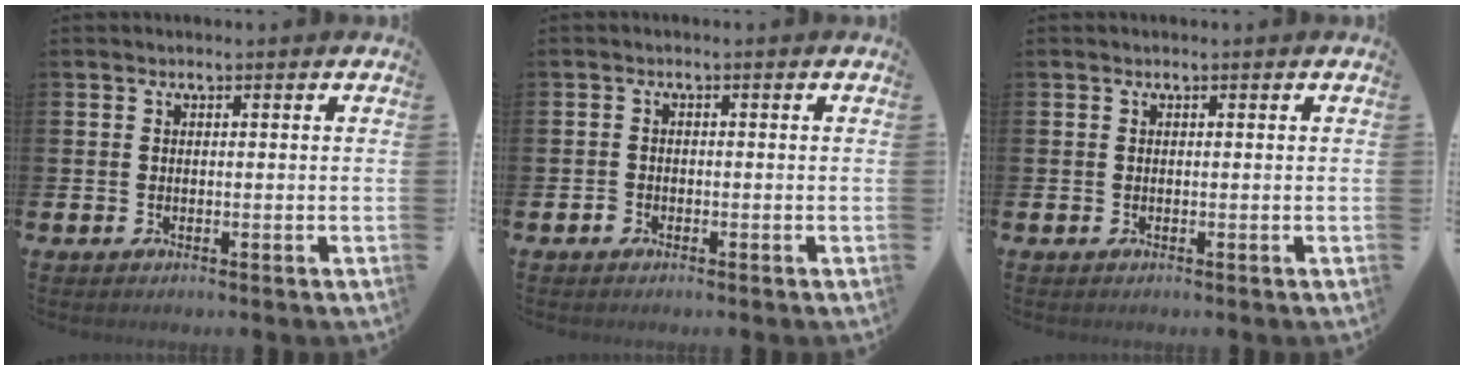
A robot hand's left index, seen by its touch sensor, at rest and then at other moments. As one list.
[{"total": 1.1, "force": [-0.8, 0.7, 0.1], "torque": [-0.003, 0.002, -0.019]}, {"total": 0.0}]